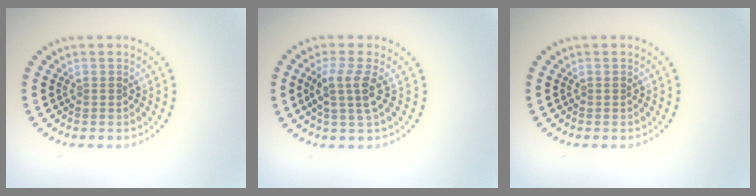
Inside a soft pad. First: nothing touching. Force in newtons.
{"total": 2.7, "press": 2.2, "slide": 1.7}
{"total": 0.0}